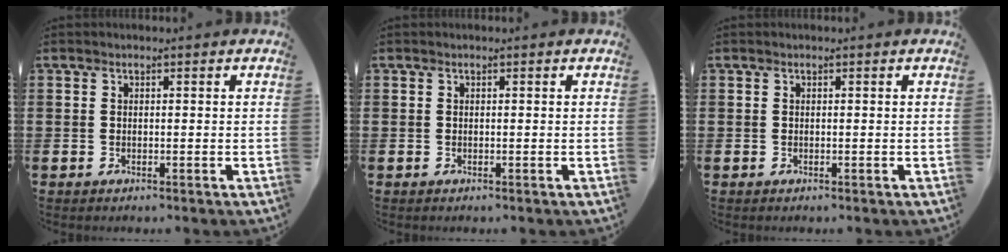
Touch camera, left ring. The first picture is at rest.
{"total": 0.0}
{"total": 0.0}